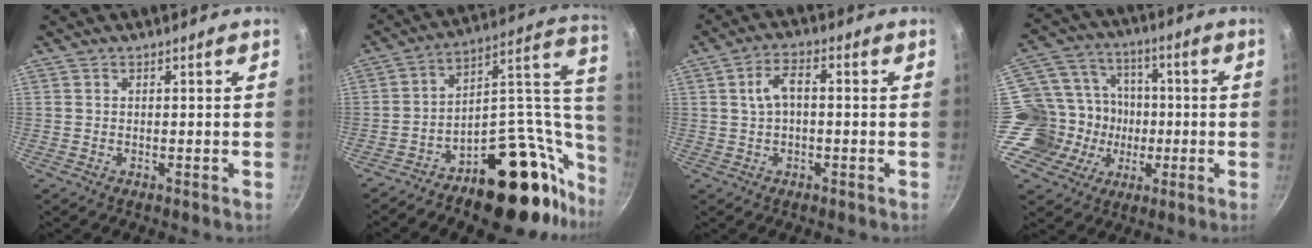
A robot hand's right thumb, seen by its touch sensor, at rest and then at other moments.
{"total": 26.9, "force": [-9.7, 15.6, 19.6], "torque": [-0.182, 0.081, -0.146]}
{"total": 5.2, "force": [0.2, 2.7, 4.5], "torque": [-0.083, 0.025, 0.003]}
{"total": 17.4, "force": [-2.7, 15.7, 7.0], "torque": [-0.101, 0.048, -0.038]}